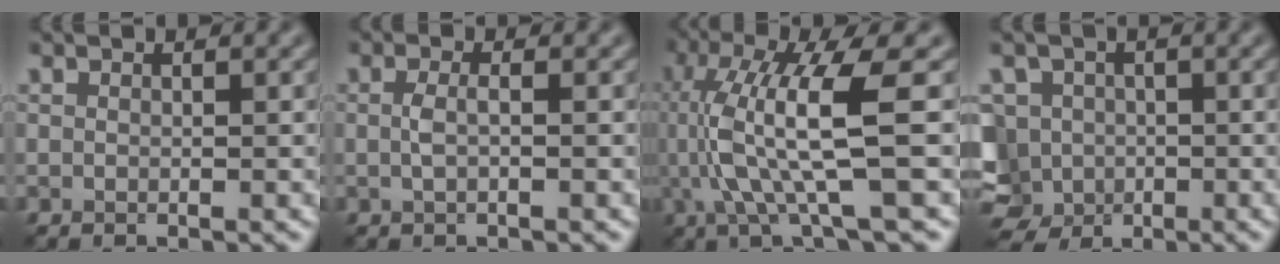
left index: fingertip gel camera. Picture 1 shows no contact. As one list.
[{"total": 1.3, "force": [0.0, 0.4, 1.3], "torque": [-0.028, 0.001, -0.002]}, {"total": 8.9, "force": [0.0, 2.0, 8.6], "torque": [-0.174, -0.004, 0.009]}, {"total": 7.4, "force": [-2.8, 6.1, 3.0], "torque": [-0.055, -0.003, -0.061]}]